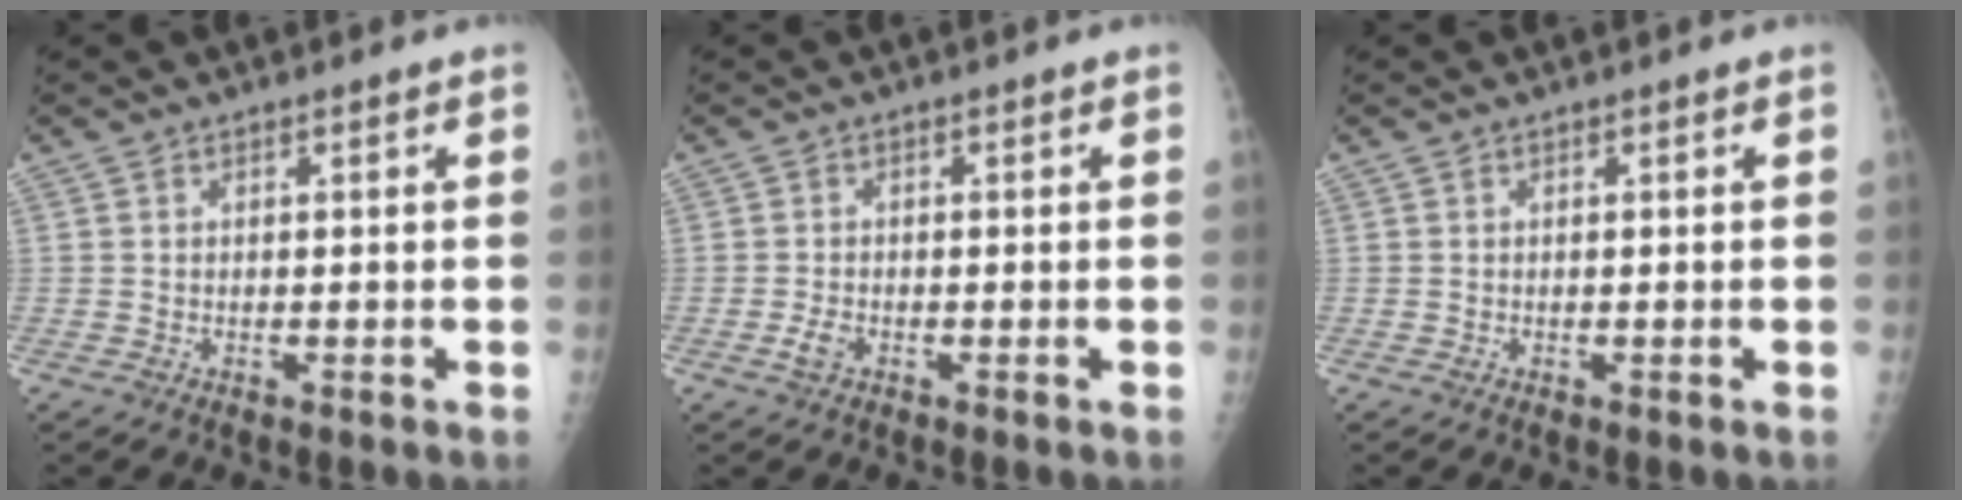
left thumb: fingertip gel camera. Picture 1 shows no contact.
{"total": 2.0, "force": [-0.9, 1.2, 1.3], "torque": [-0.028, 0.002, -0.018]}
{"total": 0.0}